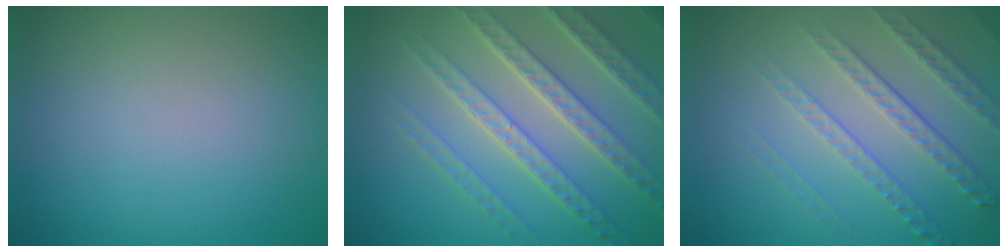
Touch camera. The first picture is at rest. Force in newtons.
{"total": 7.0, "press": 5.4, "slide": 4.5}
{"total": 4.8, "press": 3.4, "slide": 3.5}